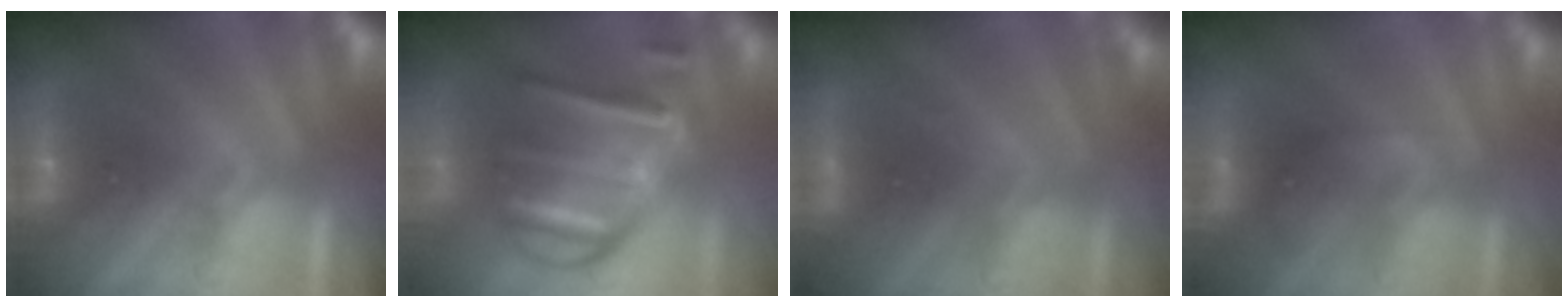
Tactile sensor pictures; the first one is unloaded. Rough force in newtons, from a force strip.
{"total": 6.4}
{"total": 6.1}
{"total": 4.7}